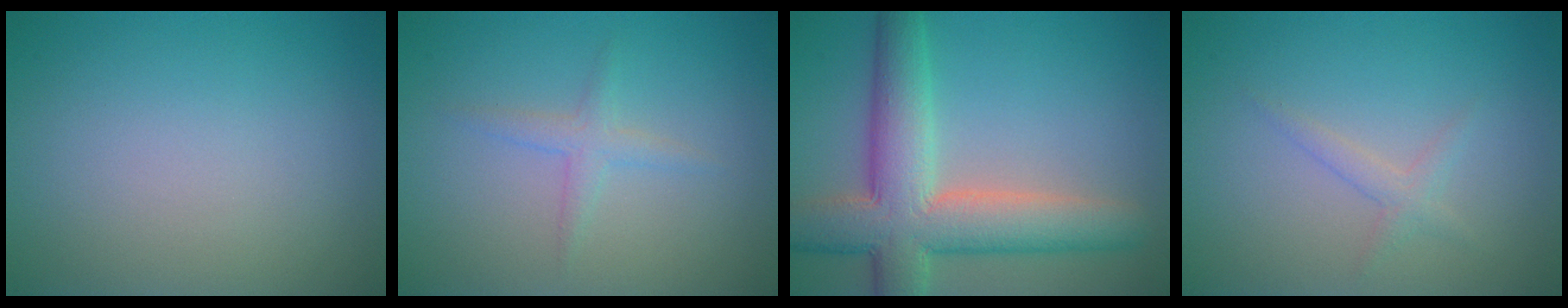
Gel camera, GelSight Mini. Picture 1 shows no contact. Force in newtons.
{"total": 1.7, "press": 1.7, "slide": 0.1}
{"total": 8.9, "press": 8.9, "slide": 0.6}
{"total": 1.4, "press": 1.4, "slide": 0.1}